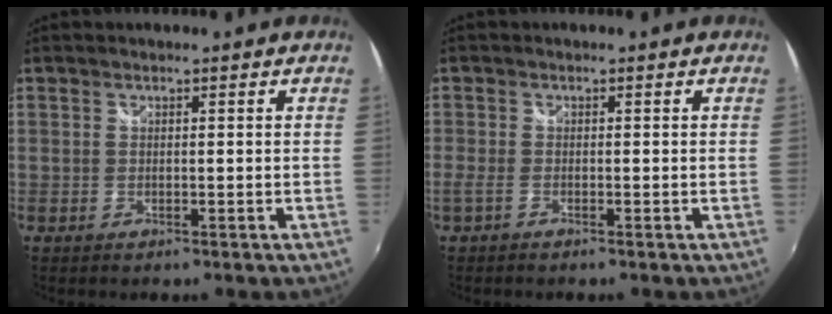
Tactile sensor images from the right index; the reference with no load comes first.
{"total": 1.6, "force": [-1.2, 0.4, 1.0], "torque": [-0.026, -0.005, -0.026]}